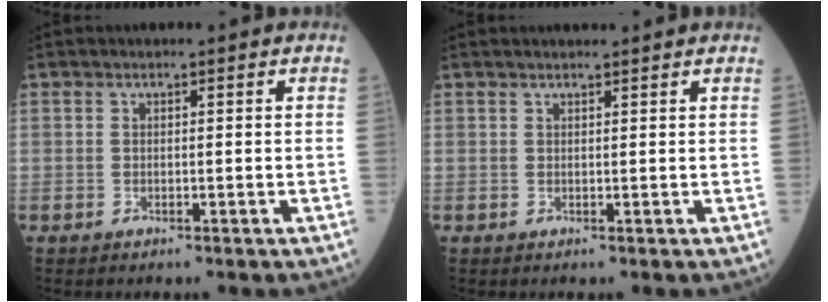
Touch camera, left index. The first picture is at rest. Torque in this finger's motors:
{"motor_torque": [1.07, -1.07, 0.13, 0.04]}